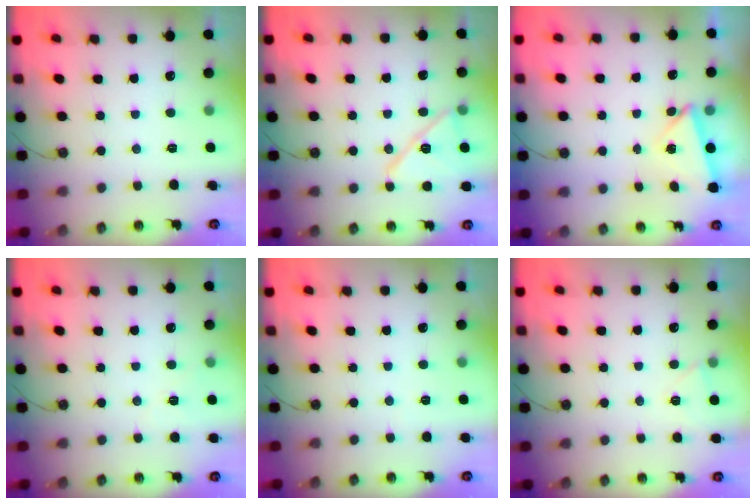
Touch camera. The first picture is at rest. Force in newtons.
{"total": 13.6, "press": 13.6, "slide": 0.6}
{"total": 3.8, "press": 3.4, "slide": 1.7}
{"total": 3.5, "press": 3.2, "slide": 1.4}
{"total": 1.1, "press": 0.7, "slide": 0.8}
{"total": 3.7, "press": 3.1, "slide": 2.1}